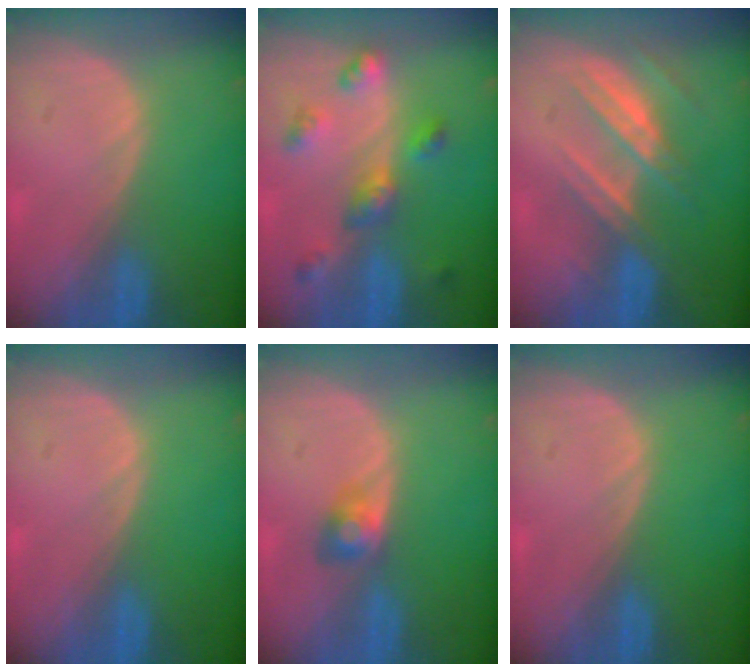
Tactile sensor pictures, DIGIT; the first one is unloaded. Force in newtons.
{"total": 6.5, "press": 5.8, "slide": 2.8}
{"total": 7.3, "press": 6.8, "slide": 2.8}
{"total": 0.0}
{"total": 2.7, "press": 2.7, "slide": 0.0}
{"total": 0.0}